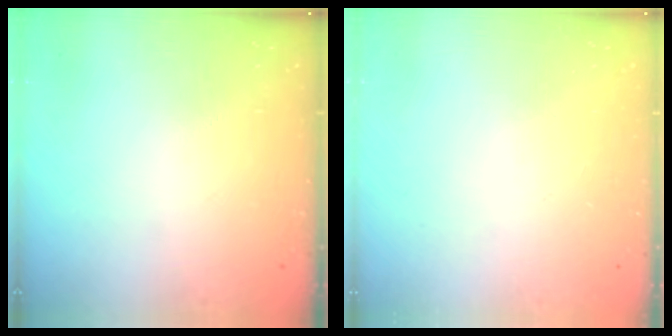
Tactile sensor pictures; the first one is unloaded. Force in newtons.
{"total": 0.0}